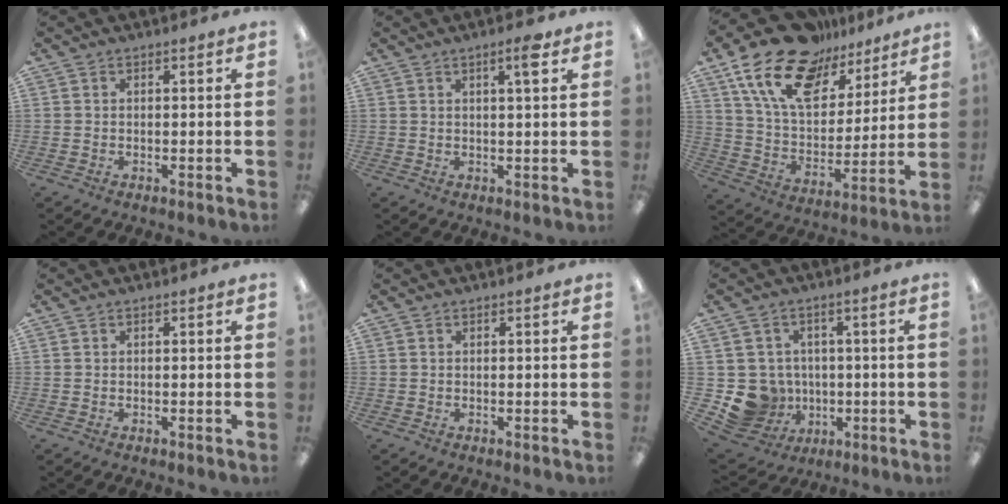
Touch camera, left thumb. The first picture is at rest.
{"total": 4.1, "force": [2.4, 0.5, 3.3], "torque": [-0.046, -0.007, 0.034]}
{"total": 20.7, "force": [13.7, 10.7, 11.2], "torque": [-0.224, -0.069, 0.249]}
{"total": 0.0}
{"total": 0.0}
{"total": 10.3, "force": [-1.9, 9.8, 2.6], "torque": [-0.085, 0.009, -0.023]}